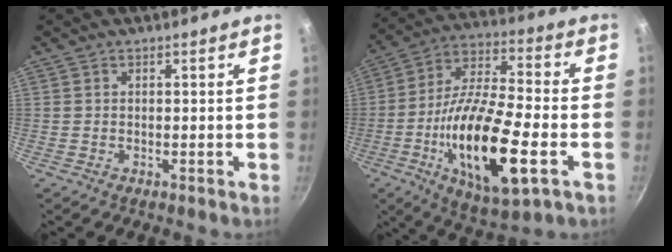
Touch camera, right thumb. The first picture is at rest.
{"total": 22.3, "force": [-6.3, 7.6, 20.1], "torque": [-0.368, 0.018, -0.116]}